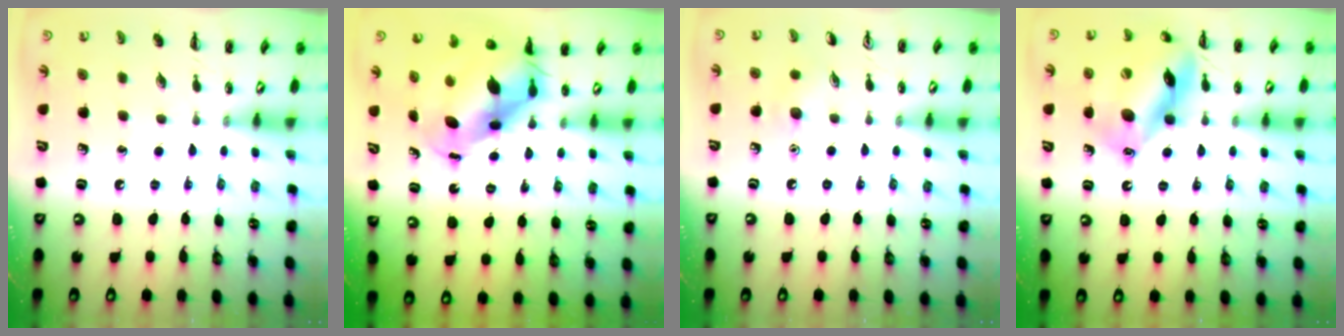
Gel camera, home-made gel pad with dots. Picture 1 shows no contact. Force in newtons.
{"total": 8.4, "press": 8.2, "slide": 1.9}
{"total": 4.7, "press": 4.5, "slide": 1.4}
{"total": 16.5, "press": 16.5, "slide": 1.5}